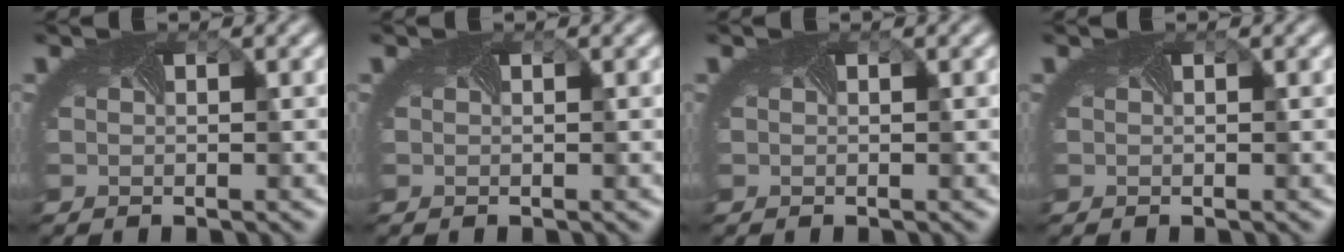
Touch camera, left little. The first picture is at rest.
{"total": 0.0}
{"total": 0.0}
{"total": 0.0}